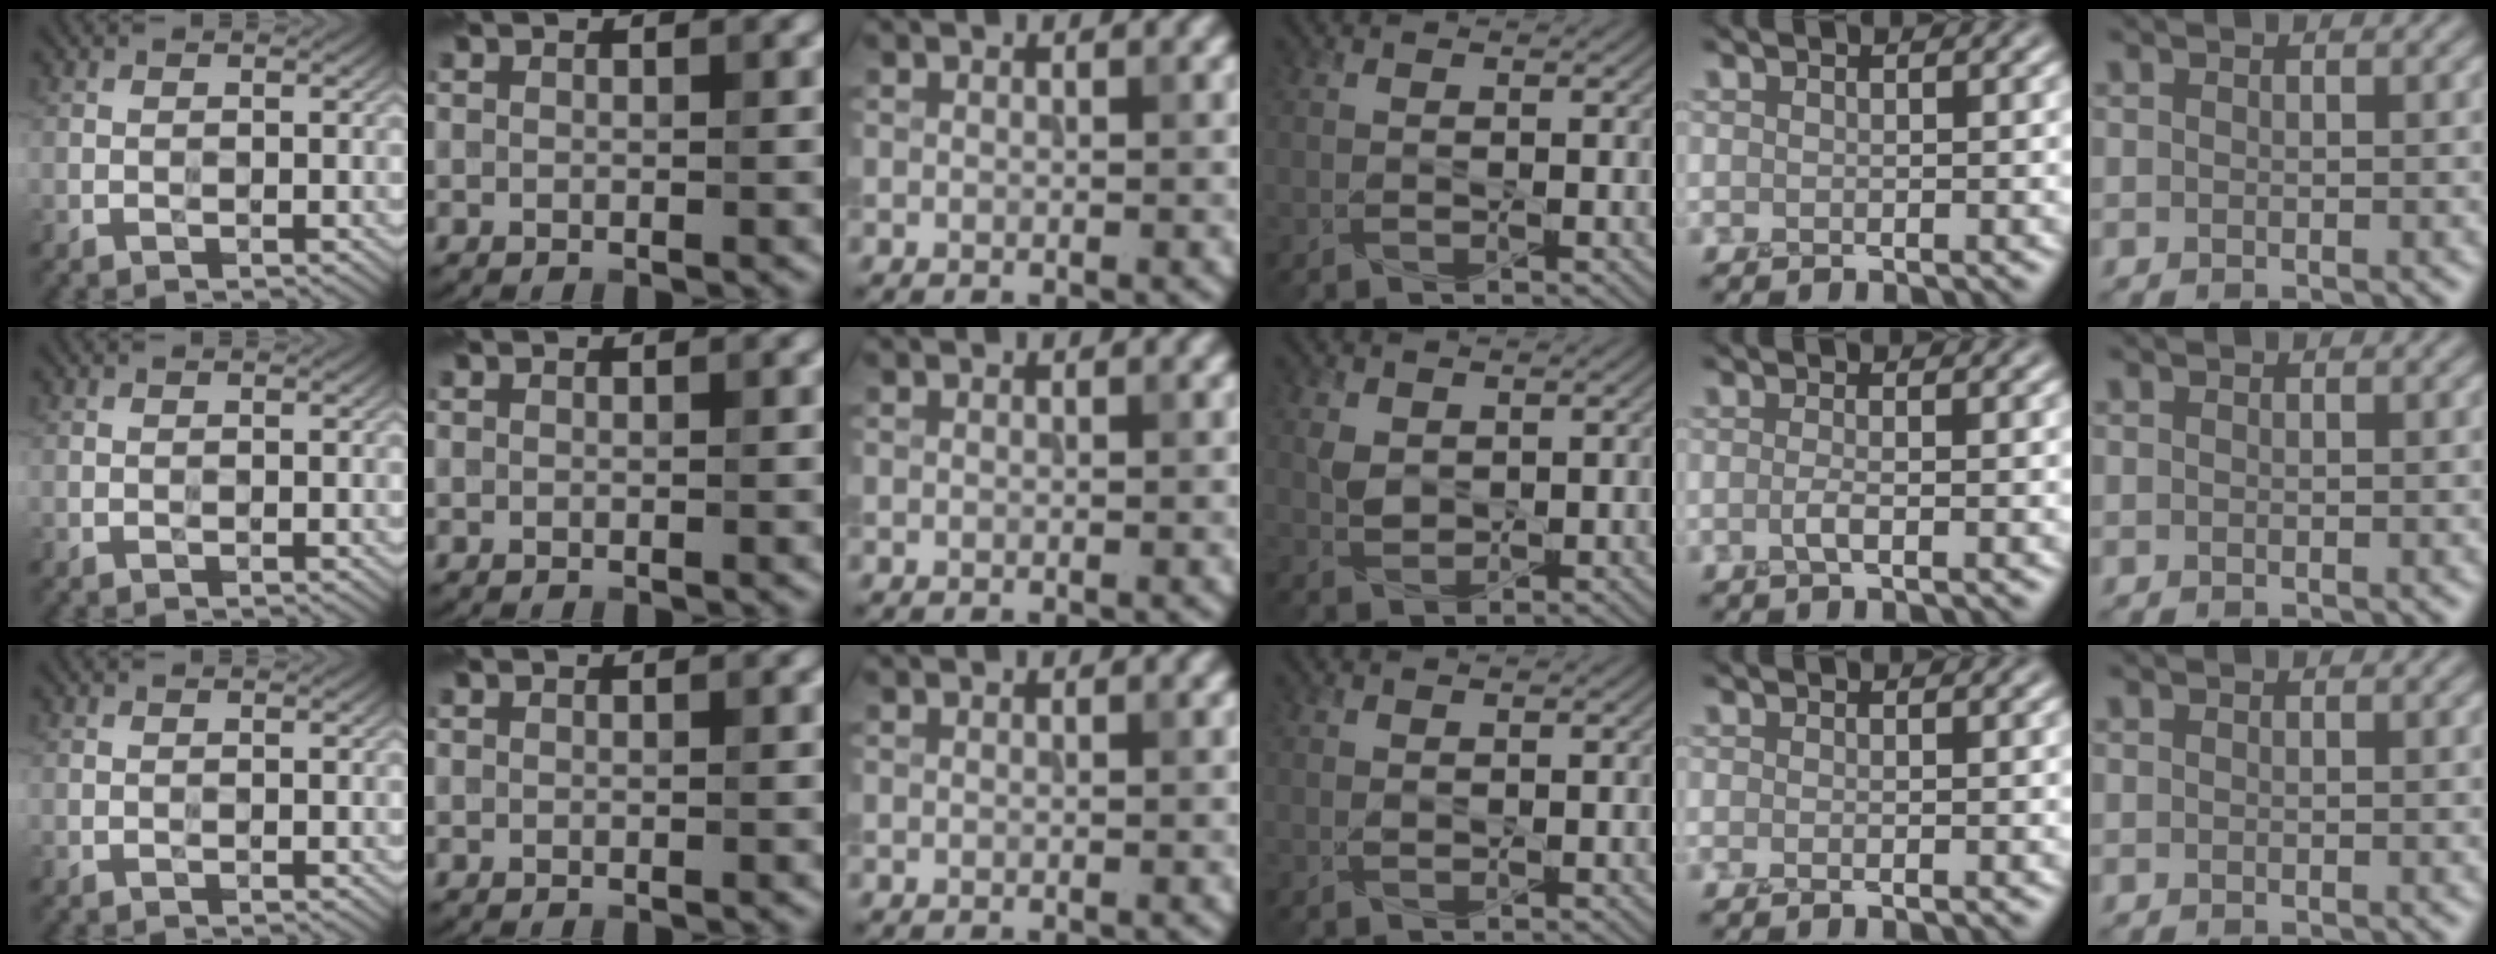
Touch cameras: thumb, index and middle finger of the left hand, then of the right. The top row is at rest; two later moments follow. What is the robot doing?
{"motion": "squeeze", "object": "tweezer"}